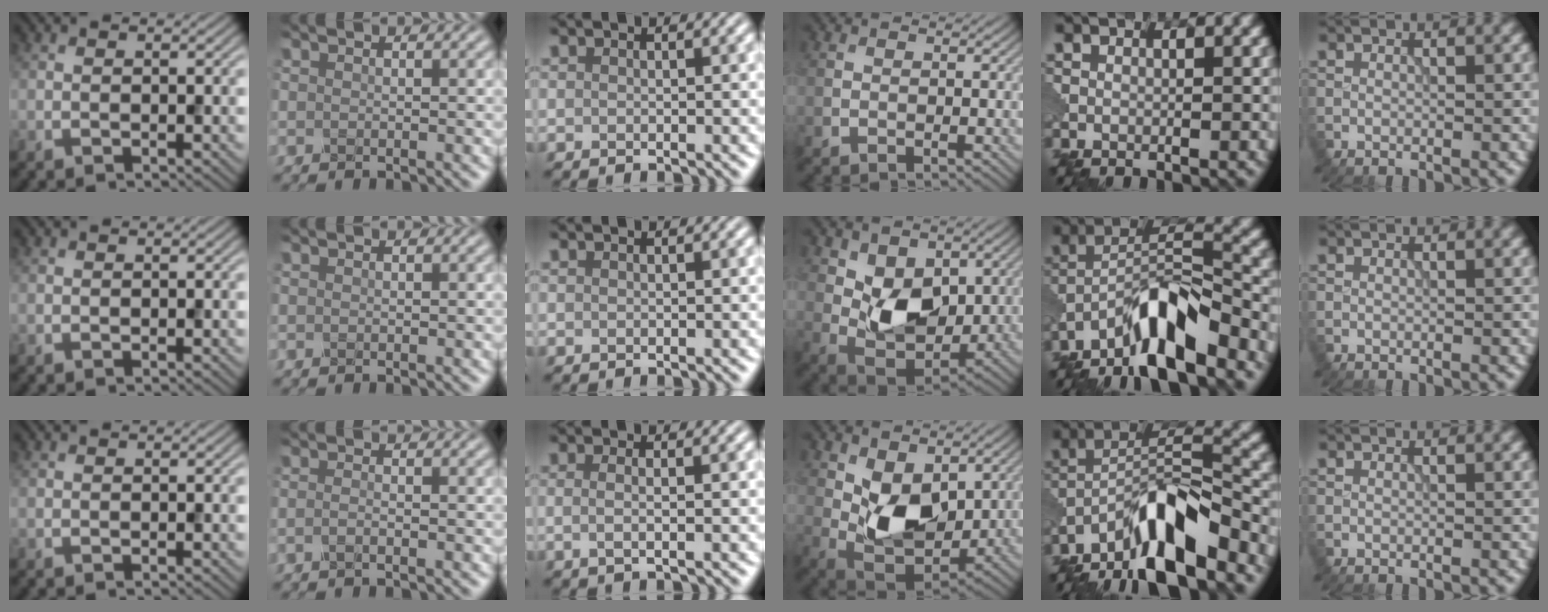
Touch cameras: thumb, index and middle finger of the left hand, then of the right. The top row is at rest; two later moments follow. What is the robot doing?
{"motion": "insert", "object": "pin"}